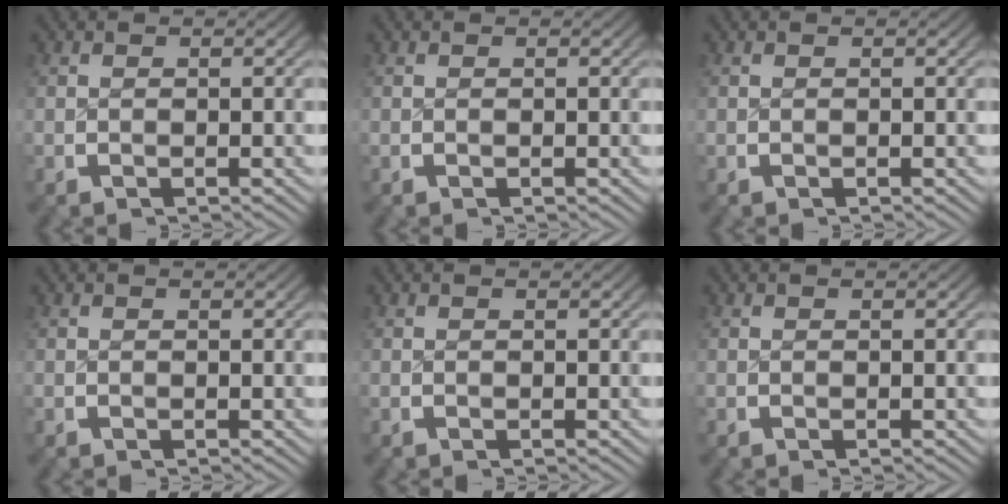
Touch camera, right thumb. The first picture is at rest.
{"total": 0.0}
{"total": 0.0}
{"total": 0.0}
{"total": 0.0}
{"total": 0.0}